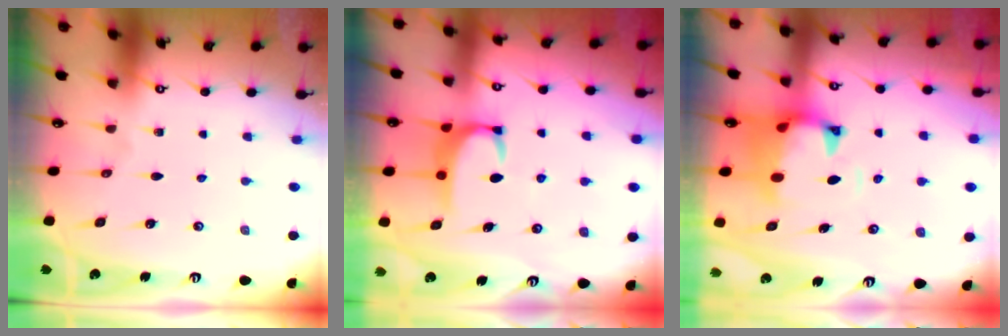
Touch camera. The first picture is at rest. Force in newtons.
{"total": 2.8, "press": 2.8, "slide": 0.3}
{"total": 1.5, "press": 1.1, "slide": 1.1}